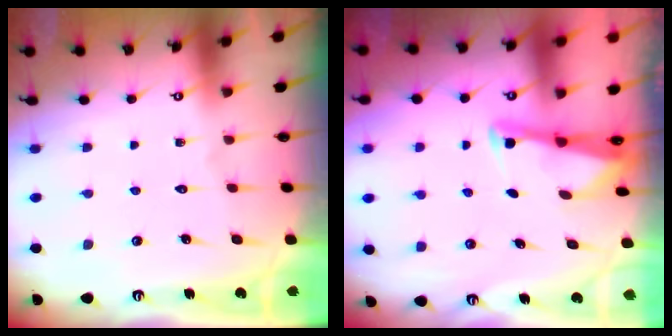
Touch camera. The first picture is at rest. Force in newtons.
{"total": 2.6, "press": 2.6, "slide": 0.1}